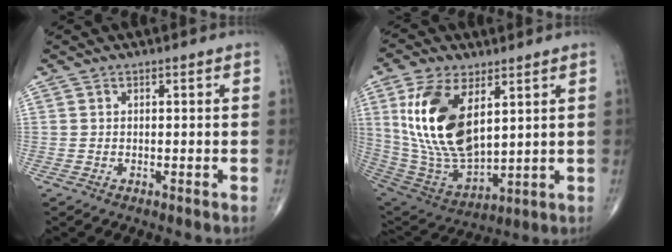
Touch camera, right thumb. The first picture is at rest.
{"total": 19.8, "force": [6.0, 10.1, 15.9], "torque": [-0.301, -0.029, 0.127]}